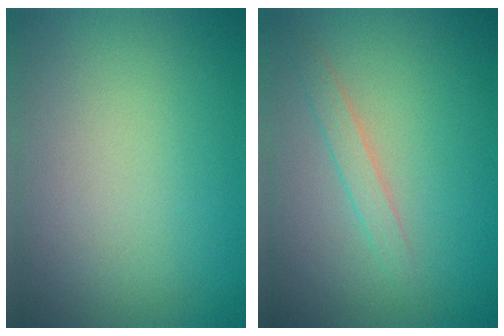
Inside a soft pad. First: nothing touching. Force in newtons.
{"total": 1.4, "press": 1.3, "slide": 0.1}